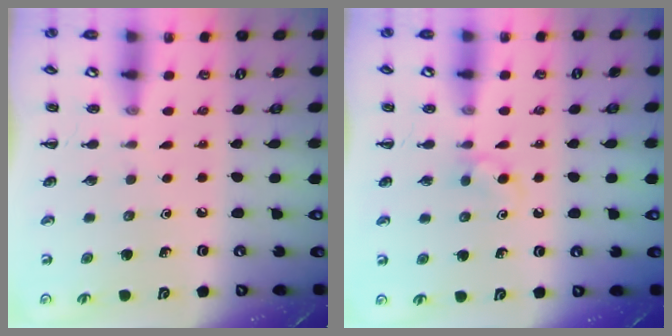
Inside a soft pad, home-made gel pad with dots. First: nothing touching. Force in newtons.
{"total": 4.5, "press": 4.1, "slide": 1.8}